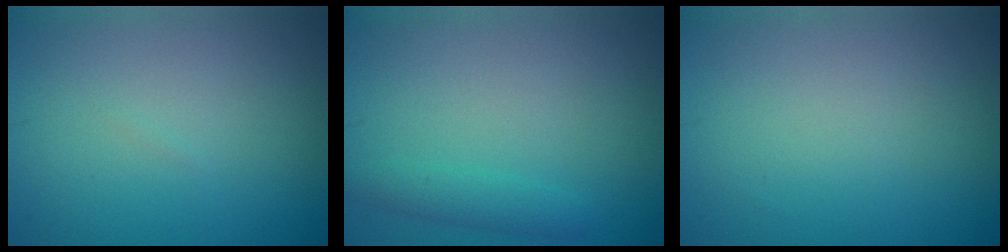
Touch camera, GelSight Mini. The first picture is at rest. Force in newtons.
{"total": 1.6, "press": 1.6, "slide": 0.0}
{"total": 0.0}